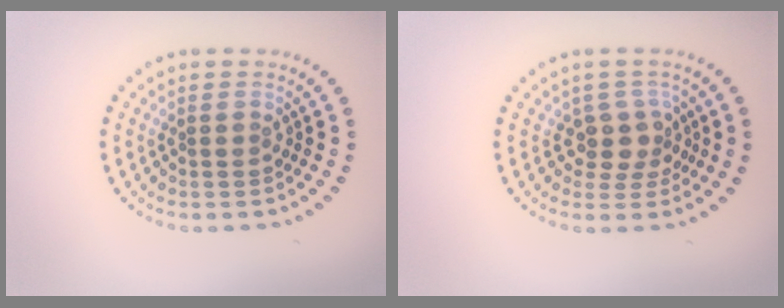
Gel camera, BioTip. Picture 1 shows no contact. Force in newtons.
{"total": 2.5, "press": 2.1, "slide": 1.3}